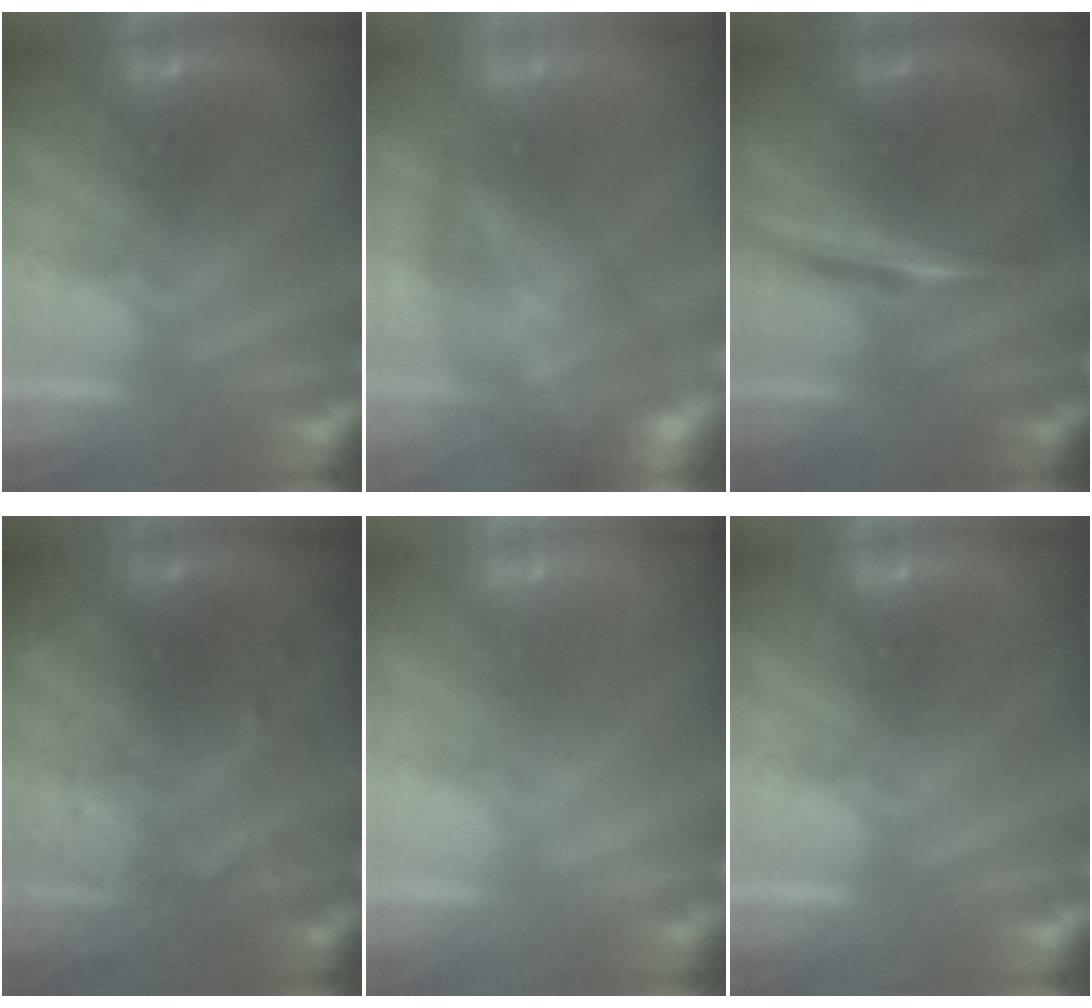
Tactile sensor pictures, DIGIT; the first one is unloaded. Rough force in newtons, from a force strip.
{"total": 7.5}
{"total": 1.9}
{"total": 5.6}
{"total": 1.8}
{"total": 0.0}